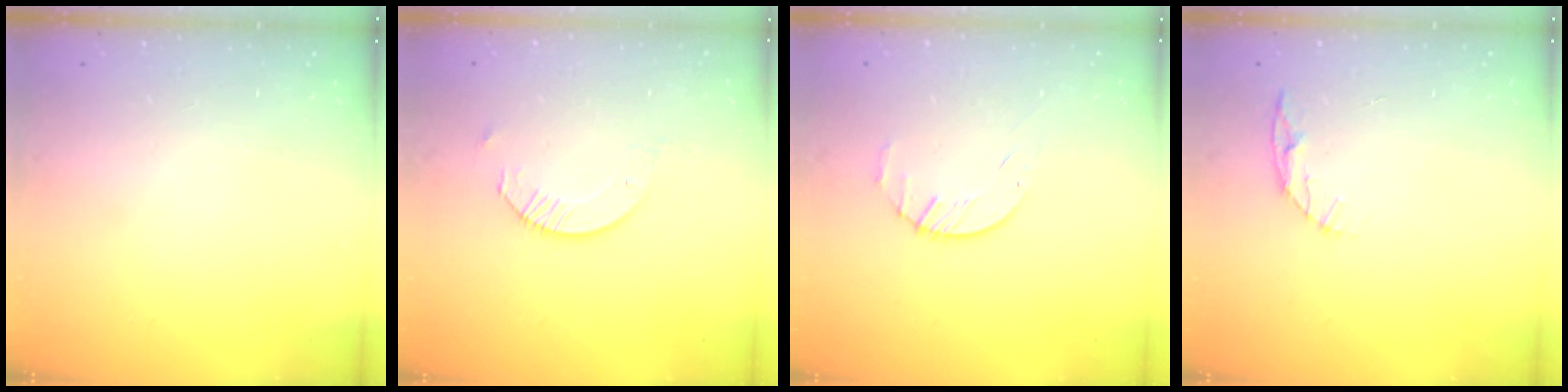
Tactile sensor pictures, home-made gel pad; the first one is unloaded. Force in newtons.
{"total": 4.1, "press": 4.1, "slide": 0.4}
{"total": 1.6, "press": 1.6, "slide": 0.3}
{"total": 5.0, "press": 5.0, "slide": 0.4}